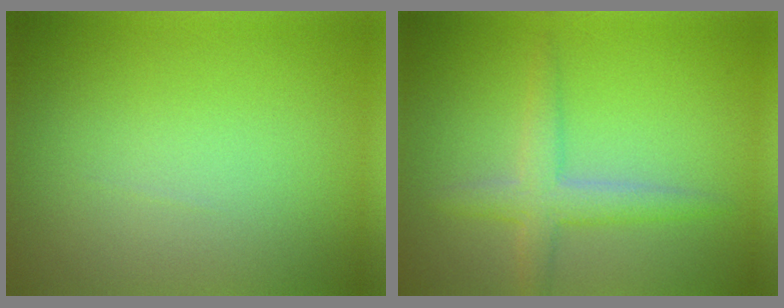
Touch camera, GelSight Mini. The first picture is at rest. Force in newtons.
{"total": 3.0, "press": 3.0, "slide": 0.1}